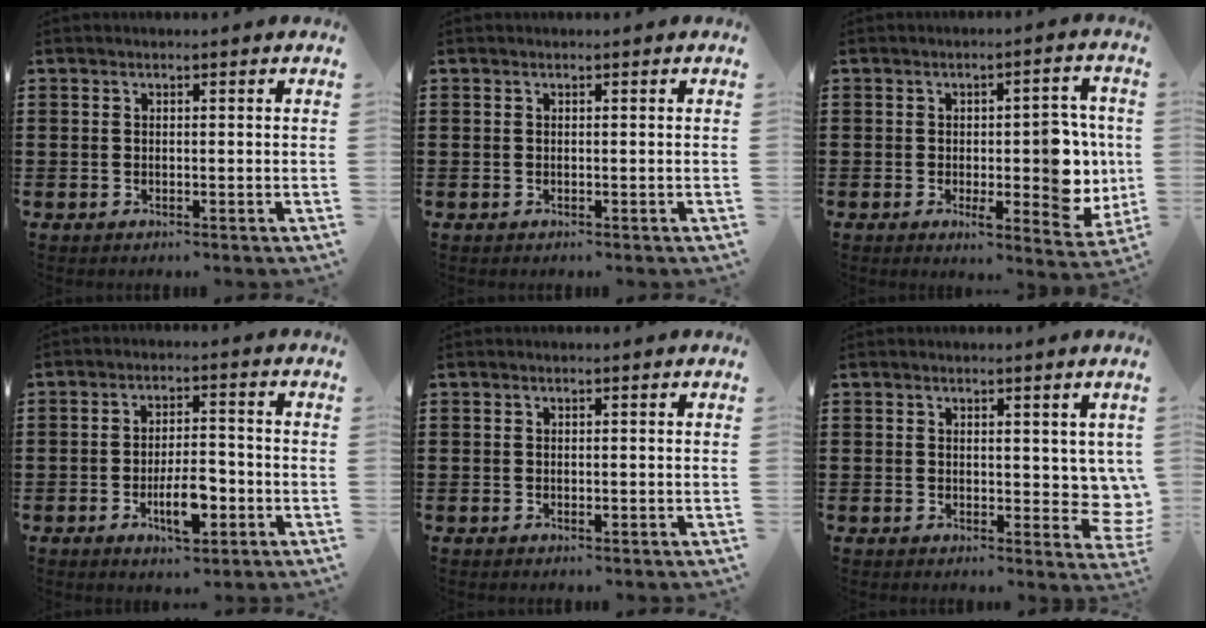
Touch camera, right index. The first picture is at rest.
{"total": 0.0}
{"total": 9.0, "force": [-0.4, 4.0, 8.1], "torque": [-0.099, -0.008, -0.006]}
{"total": 6.7, "force": [-2.6, 2.5, 5.7], "torque": [-0.104, 0.004, -0.047]}
{"total": 0.0}
{"total": 4.1, "force": [1.9, 2.4, 2.8], "torque": [-0.028, -0.009, 0.030]}